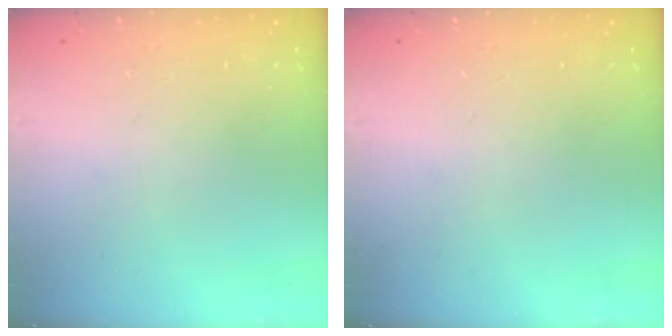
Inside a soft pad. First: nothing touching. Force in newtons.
{"total": 0.0}